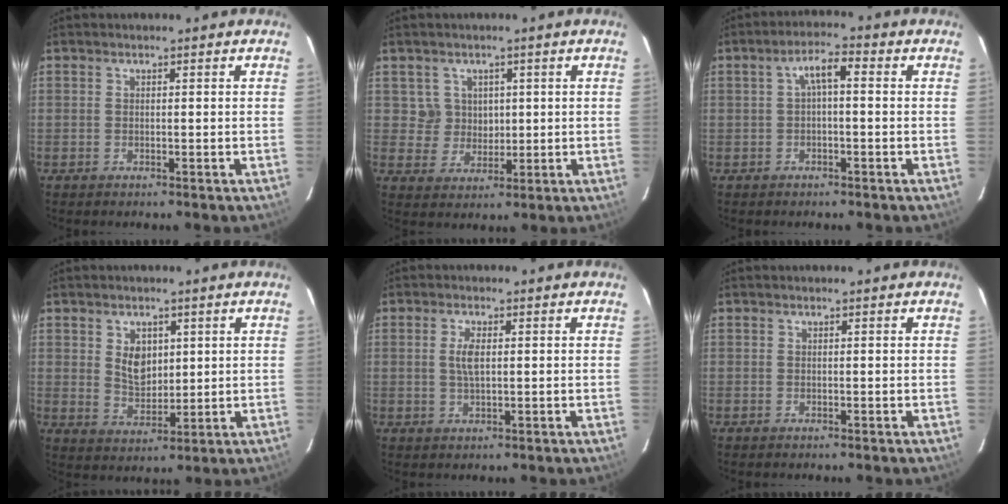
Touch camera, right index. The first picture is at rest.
{"total": 4.8, "force": [1.4, 4.5, 0.5], "torque": [-0.005, 0.012, 0.032]}
{"total": 3.9, "force": [0.0, 1.2, 3.7], "torque": [-0.069, 0.015, 0.003]}
{"total": 6.0, "force": [1.8, 4.2, 3.9], "torque": [-0.064, 0.001, 0.042]}
{"total": 3.2, "force": [0.4, 1.3, 2.9], "torque": [-0.058, 0.001, 0.008]}
{"total": 0.0}